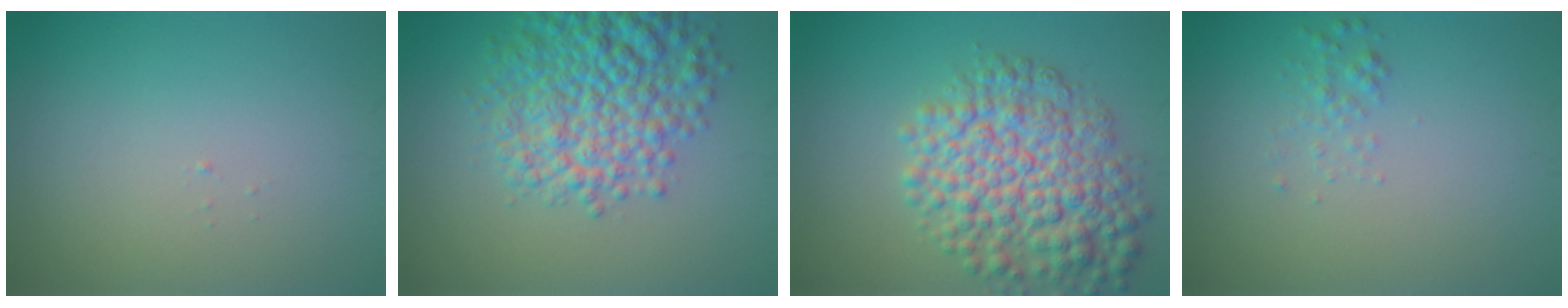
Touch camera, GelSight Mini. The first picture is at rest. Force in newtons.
{"total": 8.0, "press": 8.0, "slide": 0.3}
{"total": 8.1, "press": 8.1, "slide": 0.2}
{"total": 1.1, "press": 1.1, "slide": 0.0}